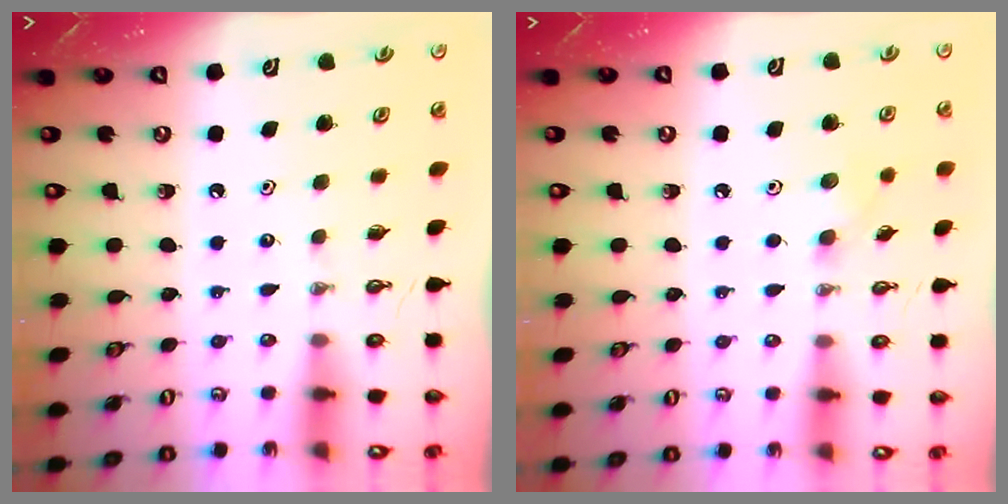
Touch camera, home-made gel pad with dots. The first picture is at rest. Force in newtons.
{"total": 7.4, "press": 6.9, "slide": 2.7}